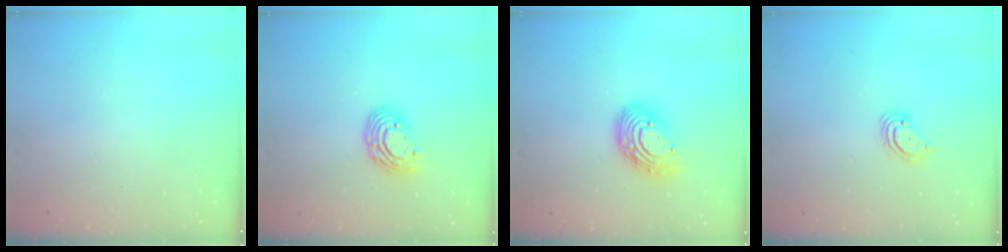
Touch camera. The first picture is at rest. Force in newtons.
{"total": 9.5, "press": 9.5, "slide": 0.7}
{"total": 12.4, "press": 12.4, "slide": 1.1}
{"total": 3.5, "press": 3.5, "slide": 0.3}